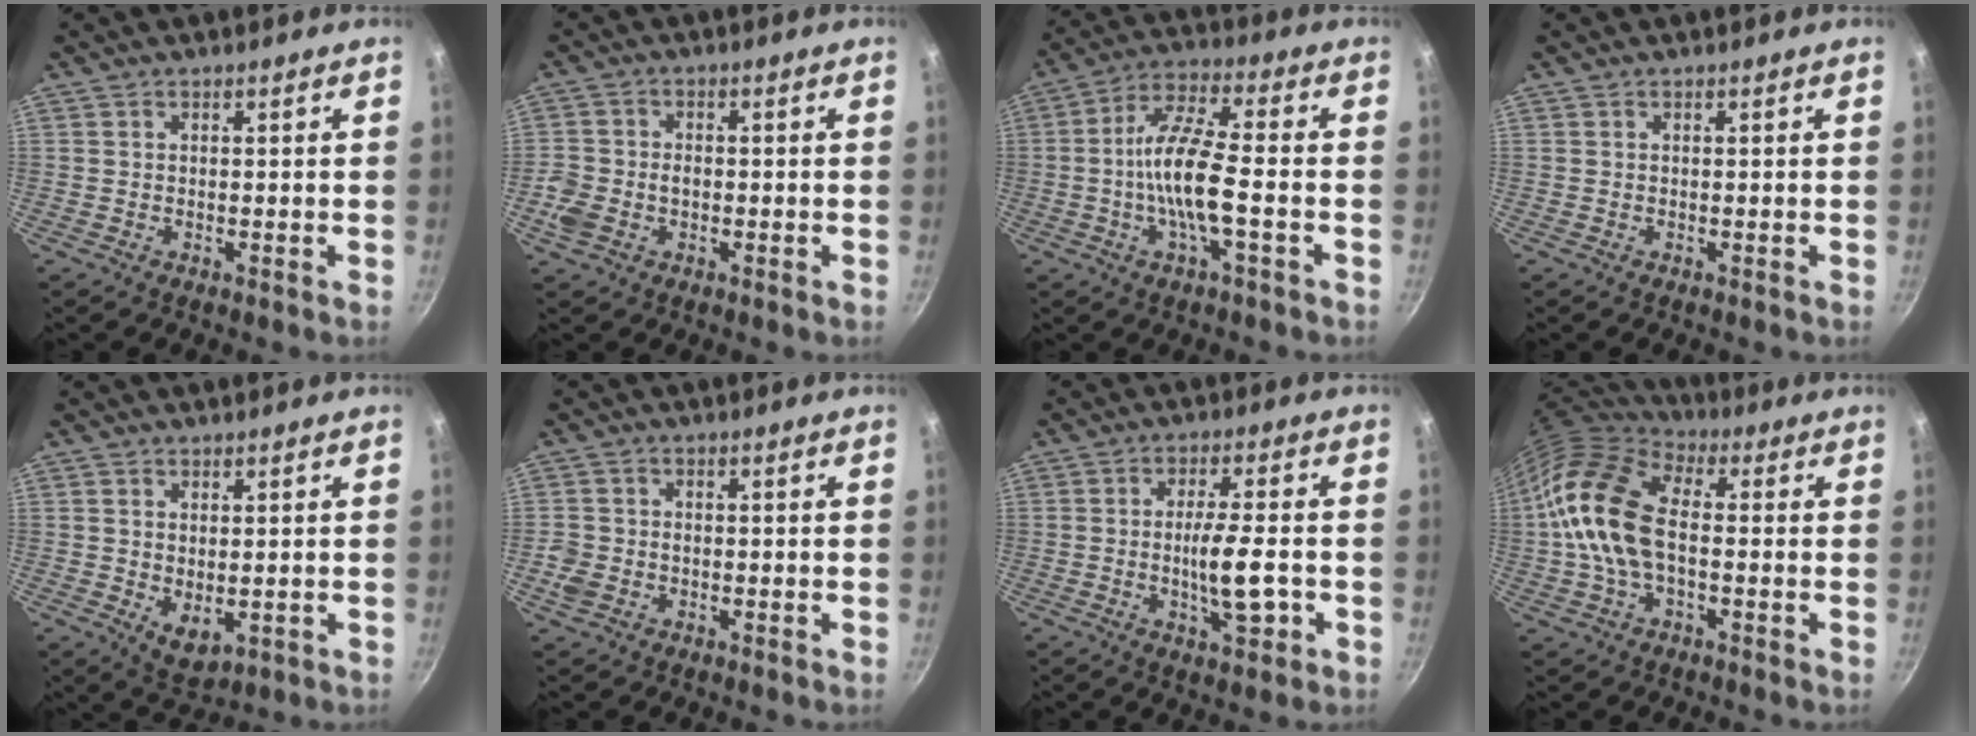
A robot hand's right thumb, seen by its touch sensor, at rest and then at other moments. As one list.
[{"total": 6.1, "force": [-1.7, 4.5, 3.7], "torque": [-0.071, 0.013, -0.037]}, {"total": 11.7, "force": [-2.4, 3.1, 11.0], "torque": [-0.211, 0.029, -0.058]}, {"total": 0.0}, {"total": 5.1, "force": [0.0, 3.2, 4.1], "torque": [-0.062, -0.020, 0.009]}, {"total": 4.0, "force": [-1.2, 3.3, 2.0], "torque": [-0.040, 0.011, -0.023]}, {"total": 8.5, "force": [-2.3, 3.4, 7.5], "torque": [-0.084, 0.009, -0.029]}, {"total": 15.7, "force": [-0.5, 9.2, 12.7], "torque": [-0.232, 0.033, -0.026]}]